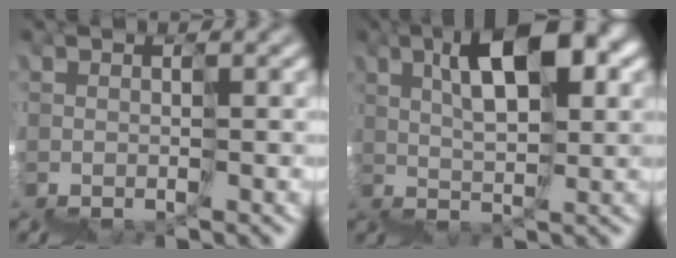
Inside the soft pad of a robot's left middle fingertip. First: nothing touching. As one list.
[{"total": 7.0, "force": [4.0, 2.0, 5.4], "torque": [-0.073, 0.039, 0.060]}]